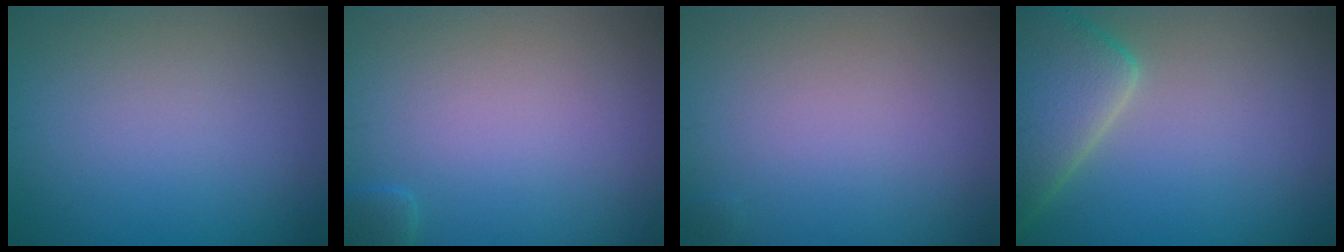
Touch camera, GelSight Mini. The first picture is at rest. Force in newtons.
{"total": 1.1, "press": 1.0, "slide": 0.1}
{"total": 0.0}
{"total": 7.4, "press": 7.4, "slide": 0.6}